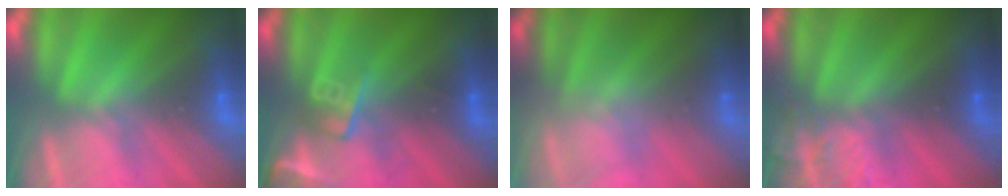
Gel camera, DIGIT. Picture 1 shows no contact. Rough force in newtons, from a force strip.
{"total": 2.7}
{"total": 2.3}
{"total": 3.6}